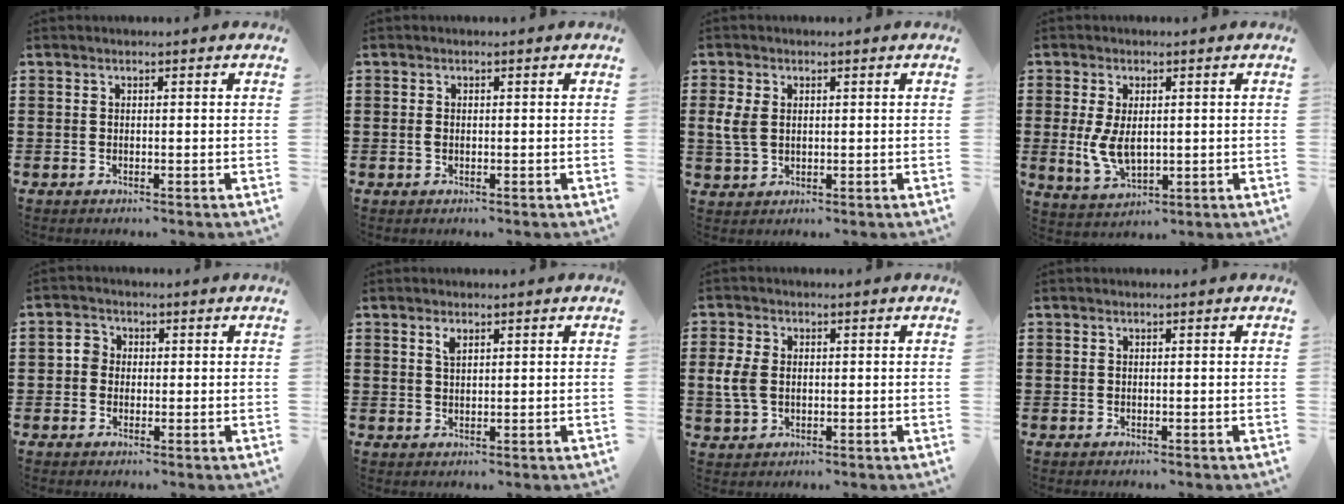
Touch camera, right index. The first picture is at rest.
{"total": 0.8, "force": [-0.2, 0.5, 0.7], "torque": [-0.016, -0.001, -0.003]}
{"total": 3.8, "force": [0.7, 2.6, 2.7], "torque": [-0.074, 0.002, 0.008]}
{"total": 5.5, "force": [-0.1, 3.0, 4.6], "torque": [-0.108, -0.001, -0.004]}
{"total": 2.2, "force": [-0.1, 2.1, 0.7], "torque": [-0.021, 0.008, -0.004]}
{"total": 1.7, "force": [1.1, 0.7, 1.1], "torque": [-0.025, 0.004, 0.019]}
{"total": 4.1, "force": [0.0, 2.8, 2.9], "torque": [-0.084, -0.001, -0.007]}
{"total": 0.0}